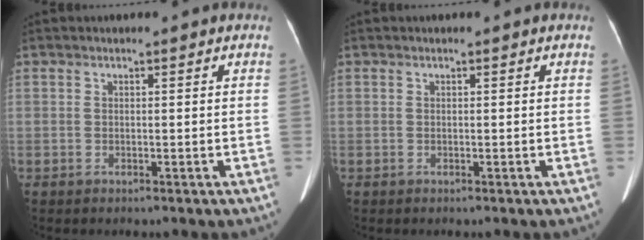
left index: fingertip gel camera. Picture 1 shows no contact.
{"total": 0.0}